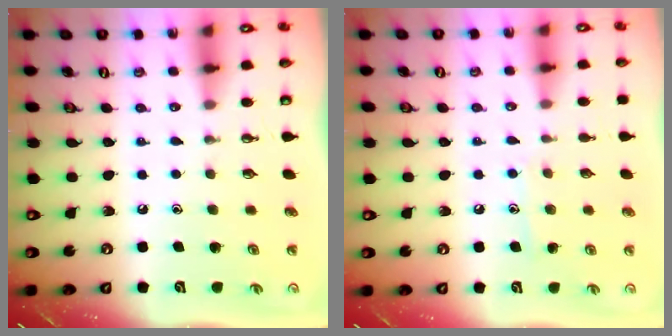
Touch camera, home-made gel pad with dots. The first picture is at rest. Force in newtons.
{"total": 6.4, "press": 6.4, "slide": 0.3}